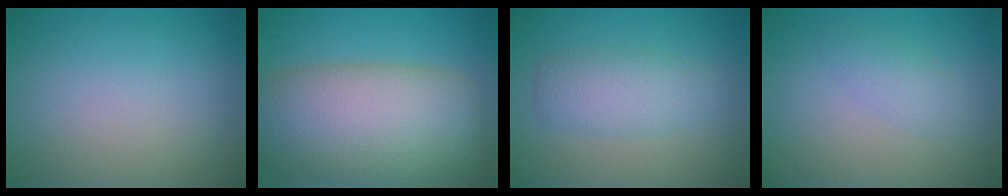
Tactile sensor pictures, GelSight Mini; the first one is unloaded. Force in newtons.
{"total": 12.4, "press": 12.4, "slide": 0.7}
{"total": 2.3, "press": 2.3, "slide": 0.2}
{"total": 1.7, "press": 1.7, "slide": 0.0}